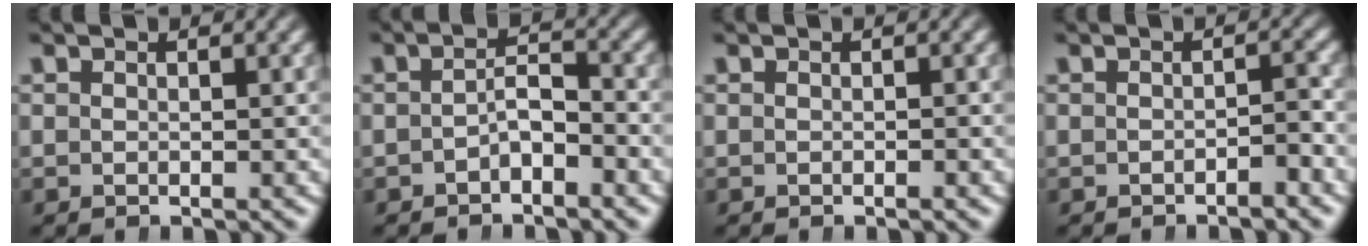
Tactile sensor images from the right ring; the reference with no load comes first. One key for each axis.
{"total": 2.0, "fx": -1.1, "fy": 0.9, "fz": 1.4, "tx": -0.018, "ty": -0.003, "tz": -0.020}
{"total": 0.0}
{"total": 1.2, "fx": -1.0, "fy": 0.3, "fz": 0.5, "tx": -0.008, "ty": 0.001, "tz": -0.019}